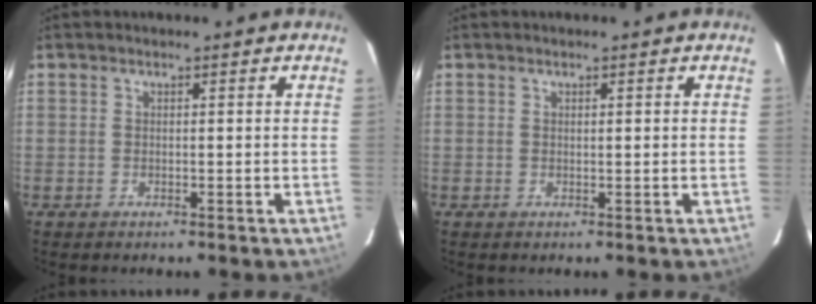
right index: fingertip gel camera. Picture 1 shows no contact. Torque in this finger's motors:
{"motor_torque": [-0.08, 0.04, -0.03, 0.00]}